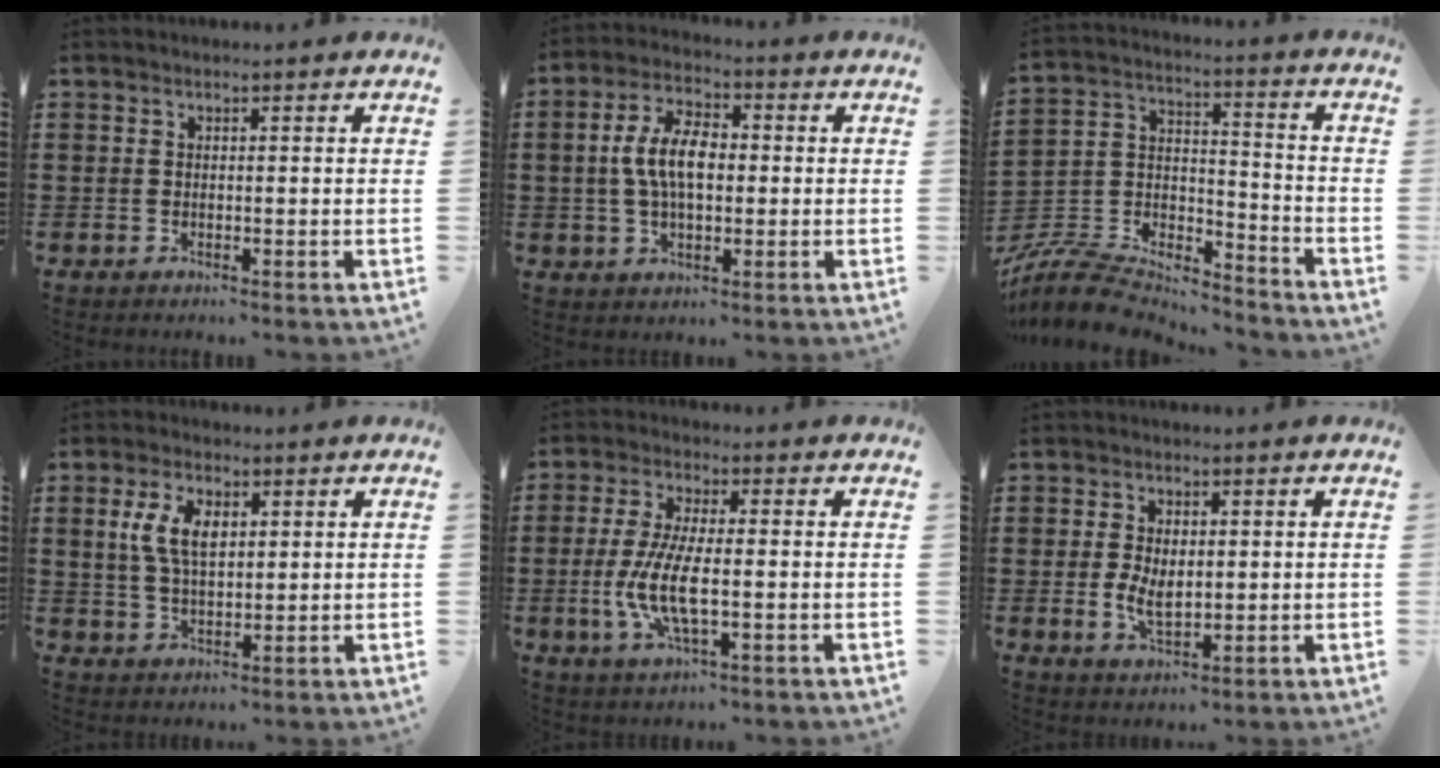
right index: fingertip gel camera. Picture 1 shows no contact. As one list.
[{"total": 8.0, "force": [0.1, 4.1, 6.9], "torque": [-0.151, 0.009, -0.006]}, {"total": 8.4, "force": [-7.9, 2.3, 1.6], "torque": [-0.047, 0.002, -0.159]}, {"total": 6.1, "force": [1.8, 3.3, 4.8], "torque": [-0.112, 0.010, 0.028]}, {"total": 7.7, "force": [-1.7, 2.4, 7.1], "torque": [-0.161, -0.011, -0.038]}, {"total": 4.1, "force": [0.0, 2.6, 3.2], "torque": [-0.068, 0.006, 0.000]}]